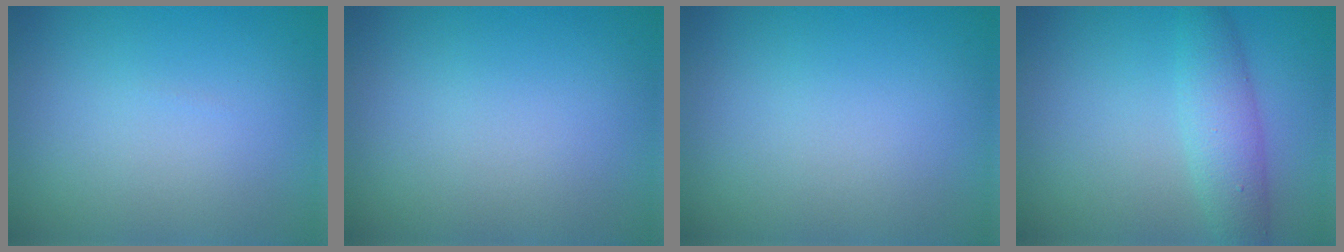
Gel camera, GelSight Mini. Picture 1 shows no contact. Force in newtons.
{"total": 0.0}
{"total": 0.0}
{"total": 3.4, "press": 3.4, "slide": 0.1}